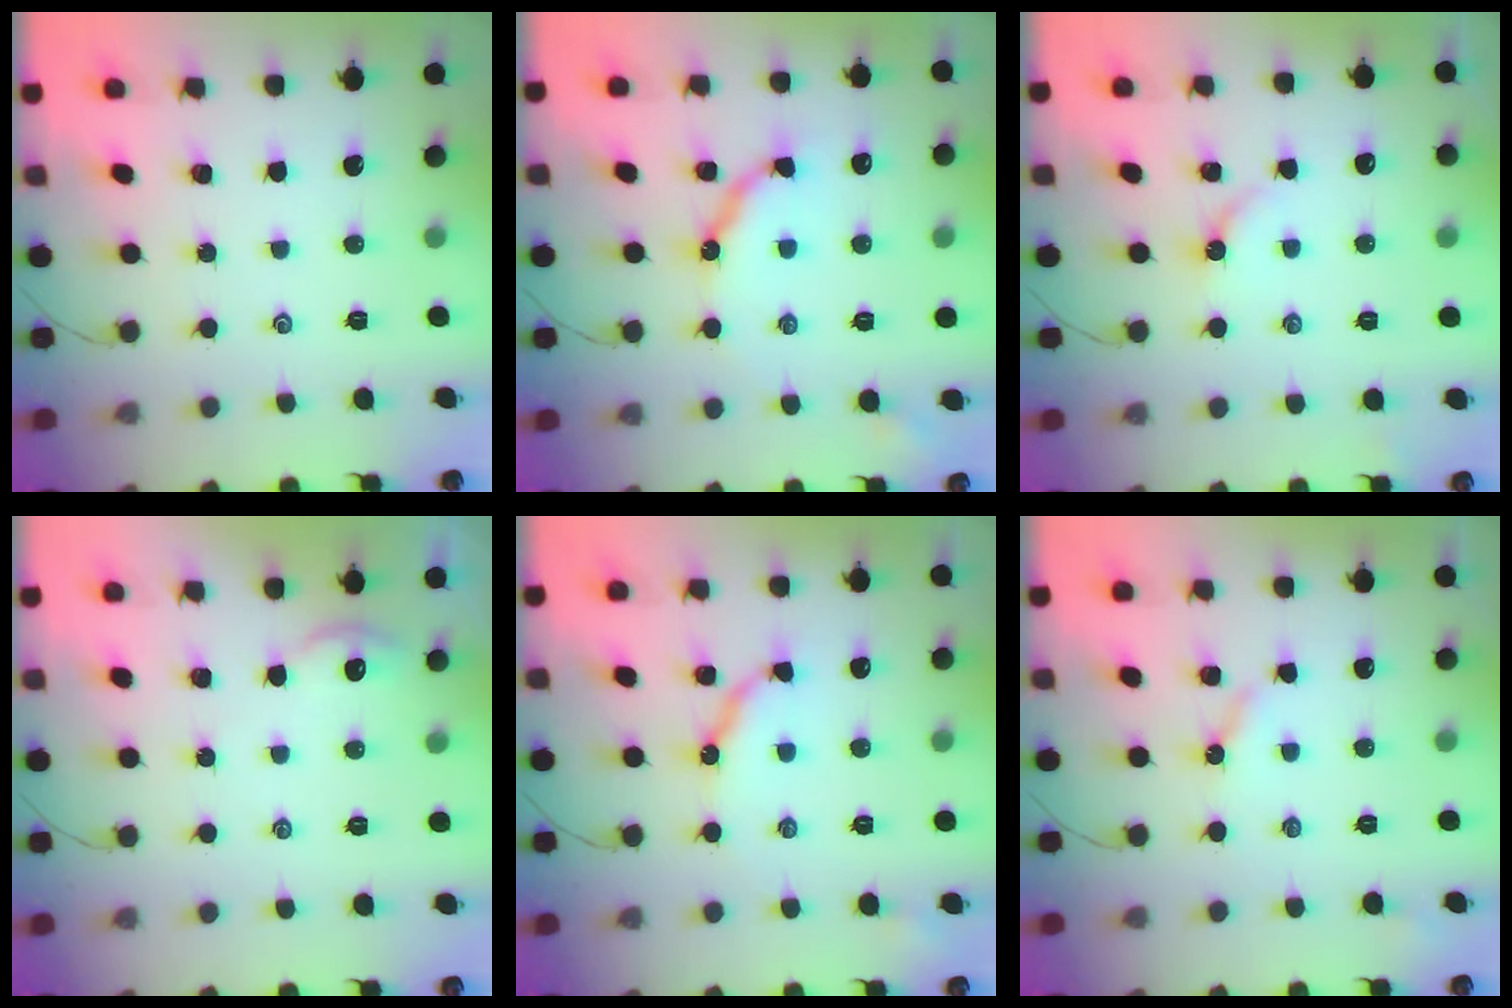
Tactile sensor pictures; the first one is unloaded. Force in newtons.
{"total": 9.5, "press": 9.5, "slide": 0.8}
{"total": 3.3, "press": 3.3, "slide": 0.6}
{"total": 1.6, "press": 1.5, "slide": 0.3}
{"total": 8.5, "press": 8.5, "slide": 0.6}
{"total": 3.8, "press": 3.7, "slide": 0.5}